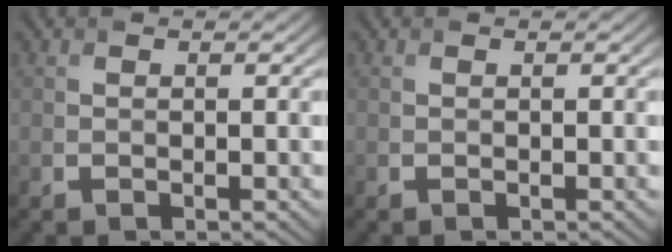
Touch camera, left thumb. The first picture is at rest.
{"total": 0.0}